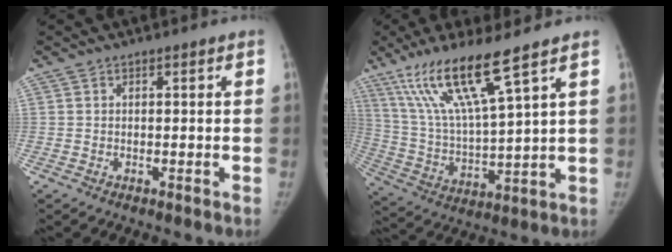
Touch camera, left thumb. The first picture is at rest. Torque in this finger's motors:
{"motor_torque": [1.03, -0.65, 1.56, -1.21, 0.39]}